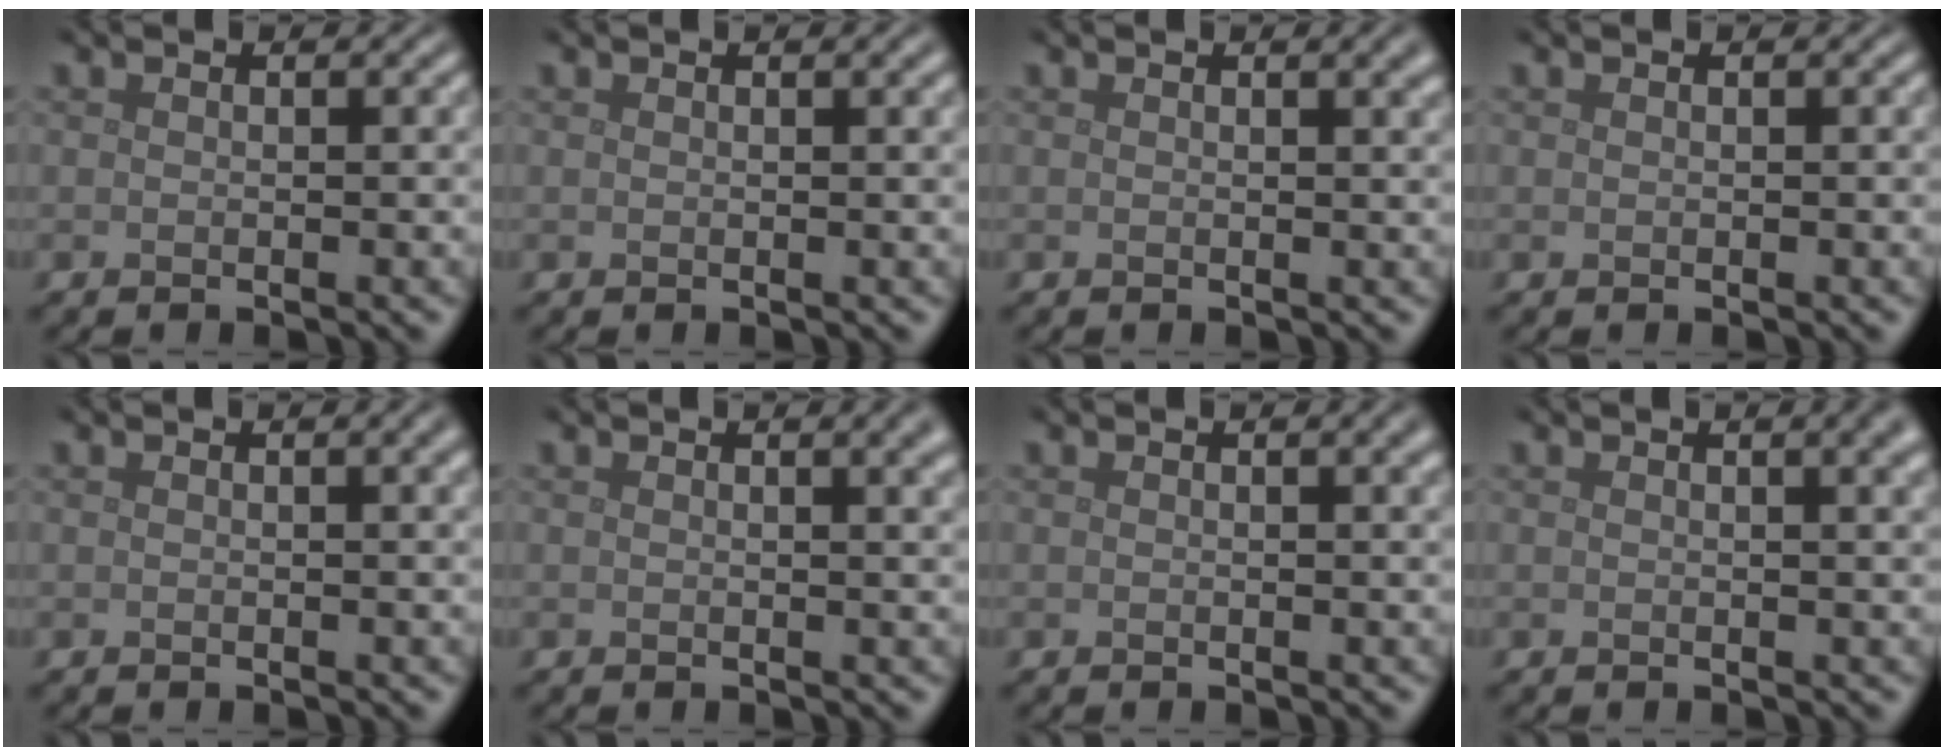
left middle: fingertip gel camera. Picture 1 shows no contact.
{"total": 1.1, "force": [0.7, 0.3, 0.8], "torque": [-0.008, 0.005, 0.011]}
{"total": 1.9, "force": [1.0, 0.7, 1.5], "torque": [-0.006, 0.007, 0.012]}
{"total": 0.0}
{"total": 1.6, "force": [0.7, 0.5, 1.4], "torque": [-0.013, 0.006, 0.008]}
{"total": 2.9, "force": [1.4, 1.1, 2.3], "torque": [-0.011, 0.007, 0.016]}
{"total": 1.6, "force": [0.8, 0.5, 1.4], "torque": [-0.010, 0.006, 0.009]}
{"total": 3.5, "force": [1.6, 1.4, 2.8], "torque": [-0.015, 0.011, 0.013]}